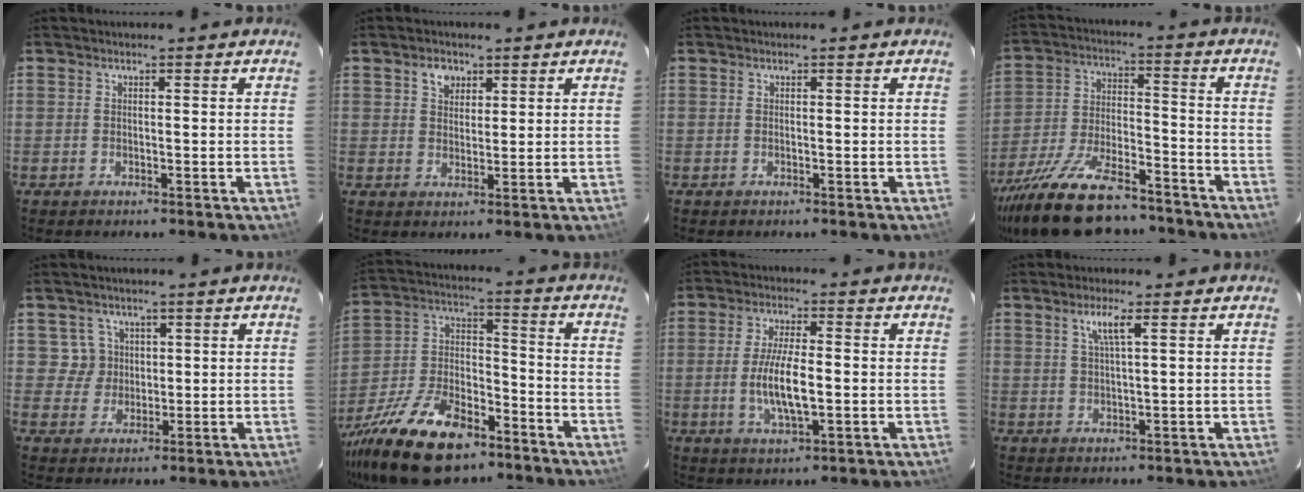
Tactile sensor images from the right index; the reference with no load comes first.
{"total": 3.3, "force": [2.0, 2.2, 1.4], "torque": [-0.018, 0.008, 0.035]}
{"total": 0.0}
{"total": 22.1, "force": [-17.4, 7.6, 11.2], "torque": [-0.223, -0.024, -0.275]}
{"total": 3.7, "force": [1.3, 3.4, 0.0], "torque": [0.016, 0.014, 0.023]}
{"total": 21.9, "force": [-14.2, 10.2, 13.2], "torque": [-0.281, -0.013, -0.241]}
{"total": 8.5, "force": [-1.3, 2.5, 8.1], "torque": [-0.159, -0.006, -0.021]}
{"total": 3.4, "force": [1.7, -0.5, 2.9], "torque": [-0.057, -0.001, 0.031]}